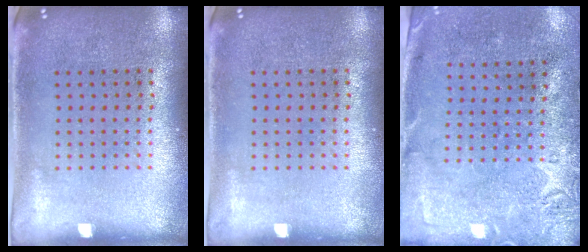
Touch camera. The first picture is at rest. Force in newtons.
{"total": 0.0}
{"total": 2.8, "press": 2.2, "slide": 1.7}